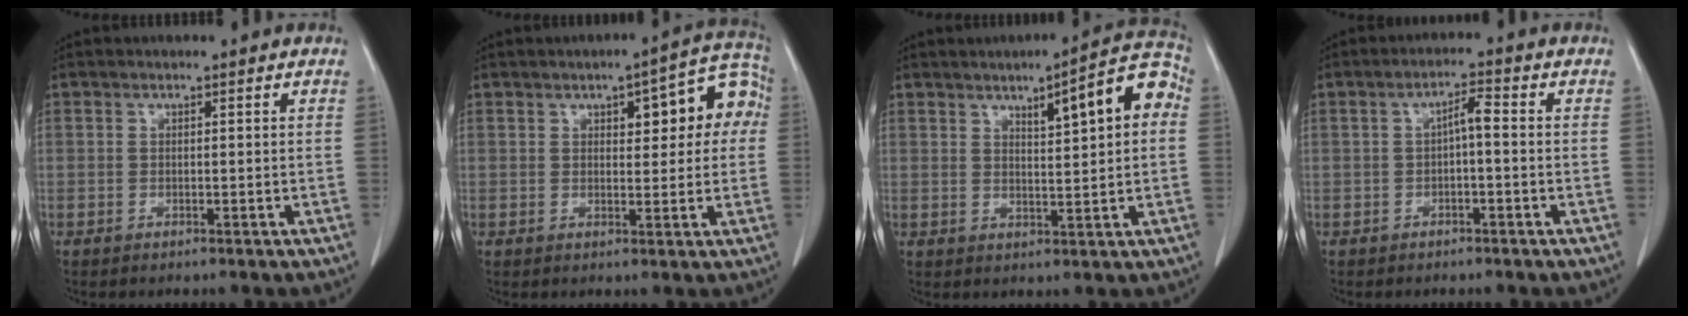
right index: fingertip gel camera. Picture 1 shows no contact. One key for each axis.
{"total": 9.8, "fx": 2.6, "fy": 3.6, "fz": 8.7, "tx": -0.095, "ty": 0.035, "tz": 0.032}
{"total": 9.5, "fx": 2.9, "fy": 1.9, "fz": 8.8, "tx": -0.118, "ty": 0.025, "tz": 0.040}
{"total": 2.8, "fx": -0.1, "fy": 0.7, "fz": 2.8, "tx": -0.049, "ty": 0.014, "tz": 0.002}